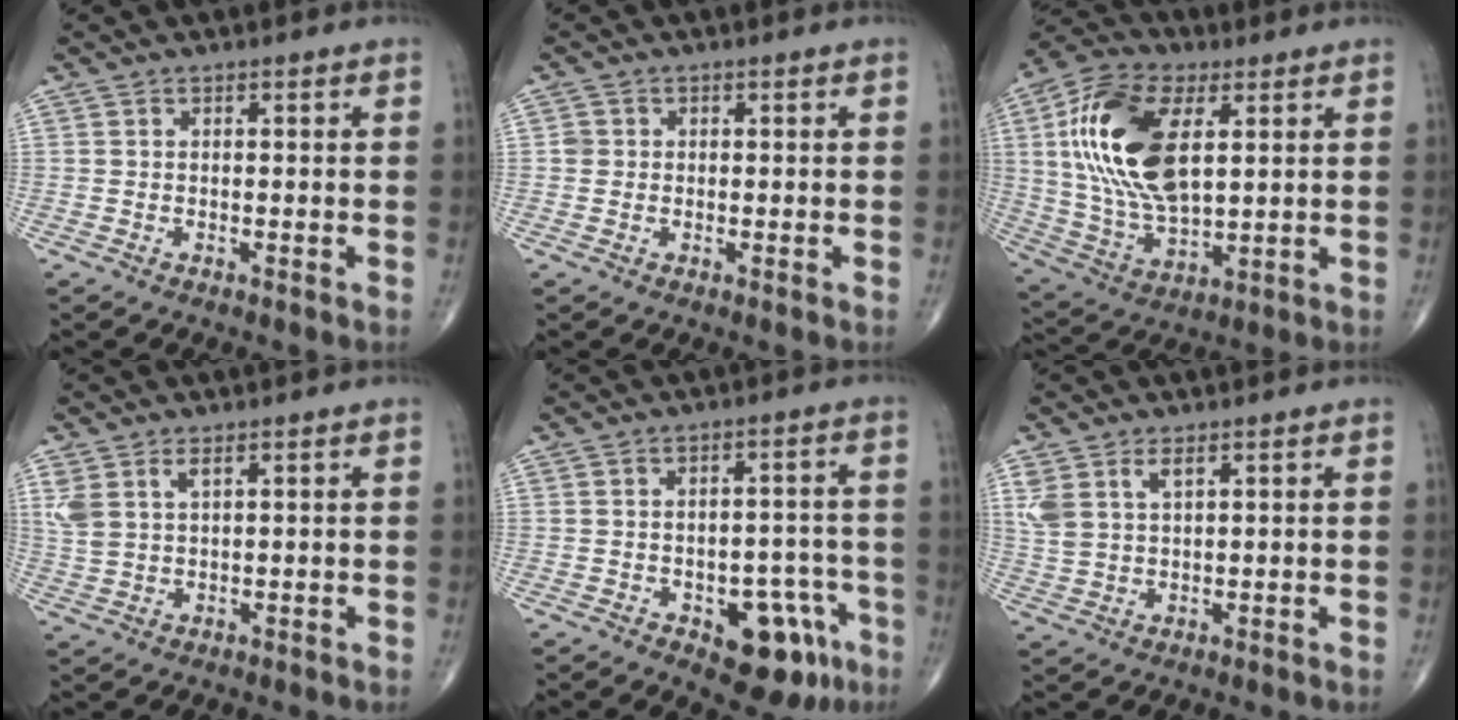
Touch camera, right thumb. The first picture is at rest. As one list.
[{"total": 1.5, "force": [0.1, 1.4, 0.4], "torque": [0.001, 0.003, 0.001]}, {"total": 20.6, "force": [5.0, 10.5, 17.0], "torque": [-0.332, -0.009, 0.089]}, {"total": 4.7, "force": [2.3, 2.2, 3.4], "torque": [-0.080, -0.001, 0.056]}, {"total": 11.5, "force": [-5.3, 6.2, 8.1], "torque": [-0.062, 0.036, -0.059]}, {"total": 5.5, "force": [2.8, 2.7, 3.9], "torque": [-0.087, -0.004, 0.064]}]